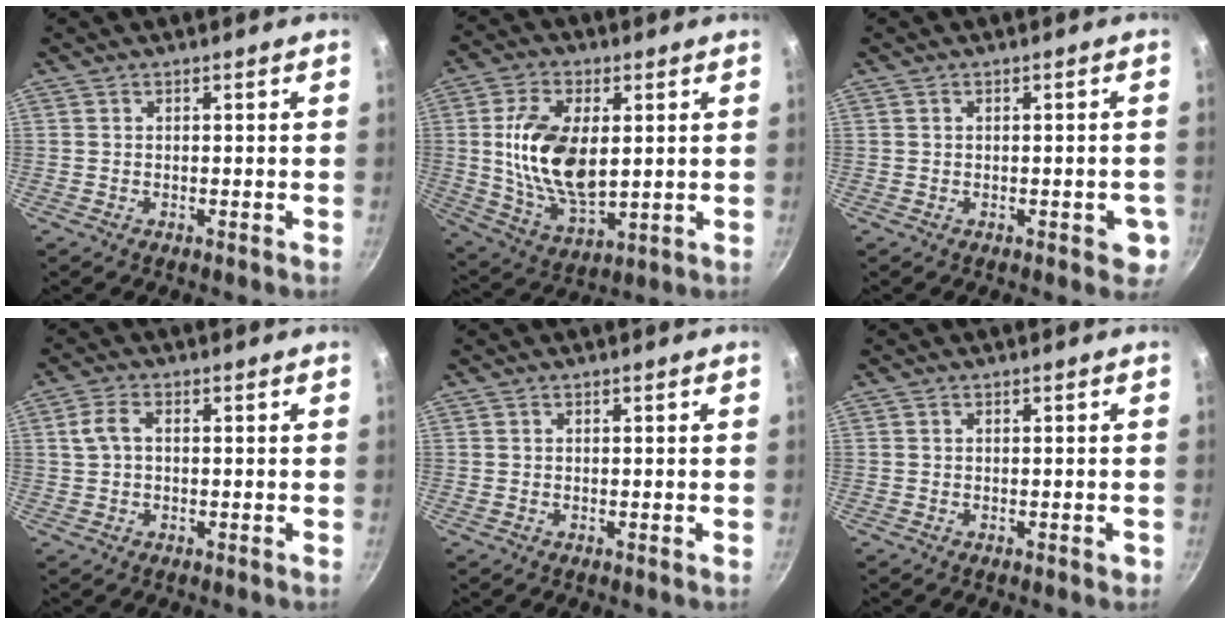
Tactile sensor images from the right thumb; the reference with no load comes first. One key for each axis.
{"total": 16.1, "fx": 1.9, "fy": 8.9, "fz": 13.3, "tx": -0.238, "ty": -0.012, "tz": 0.043}
{"total": 3.9, "fx": -1.1, "fy": 2.0, "fz": 3.2, "tx": -0.017, "ty": 0.011, "tz": -0.012}
{"total": 4.0, "fx": 0.5, "fy": 2.5, "fz": 3.1, "tx": -0.066, "ty": 0.012, "tz": 0.006}
{"total": 0.0}
{"total": 1.1, "fx": -0.2, "fy": 0.7, "fz": 0.9, "tx": -0.007, "ty": 0.004, "tz": -0.002}